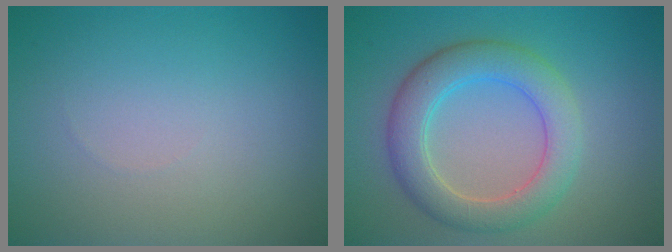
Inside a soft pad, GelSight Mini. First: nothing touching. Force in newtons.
{"total": 5.3, "press": 5.2, "slide": 0.4}